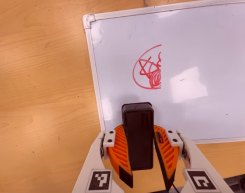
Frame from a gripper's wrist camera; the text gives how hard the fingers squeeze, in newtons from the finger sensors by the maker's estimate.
{"total": 10.8, "left": 10.1, "right": 11.6}